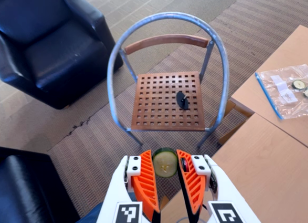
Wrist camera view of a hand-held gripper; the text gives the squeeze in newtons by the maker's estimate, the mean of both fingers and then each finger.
{"total": 8.9, "left": 9.1, "right": 8.7}